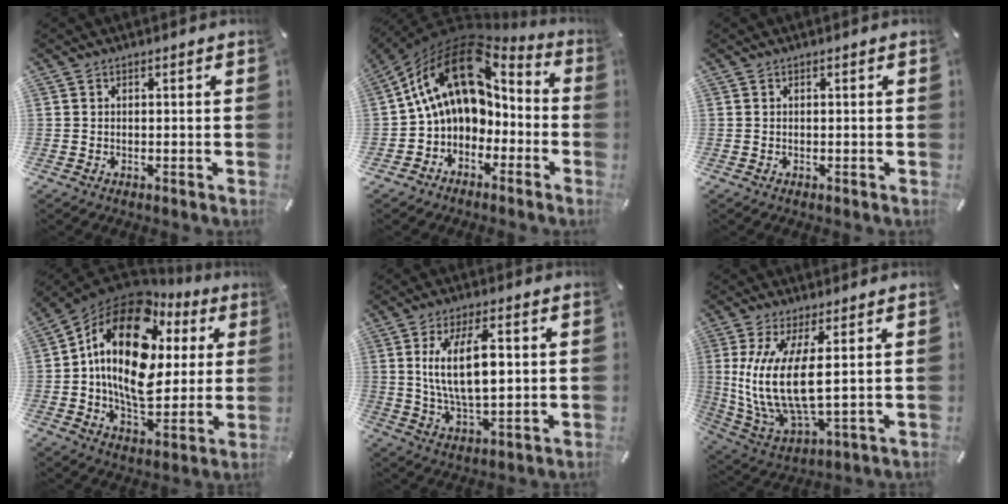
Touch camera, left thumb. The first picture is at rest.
{"total": 17.3, "force": [3.8, 12.4, 11.4], "torque": [-0.216, -0.012, 0.065]}
{"total": 0.0}
{"total": 21.5, "force": [5.4, 13.8, 15.6], "torque": [-0.304, -0.020, 0.086]}
{"total": 12.7, "force": [2.6, 5.2, 11.3], "torque": [-0.211, -0.006, 0.038]}
{"total": 14.0, "force": [2.3, 5.4, 12.7], "torque": [-0.291, -0.022, 0.041]}